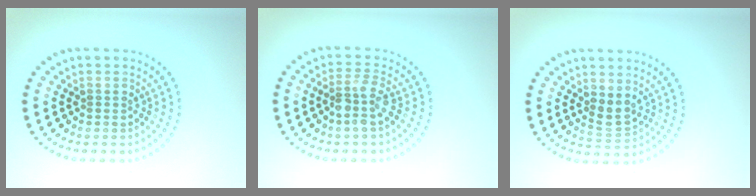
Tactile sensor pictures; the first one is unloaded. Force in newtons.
{"total": 2.5, "press": 2.0, "slide": 1.5}
{"total": 1.8, "press": 1.6, "slide": 1.0}